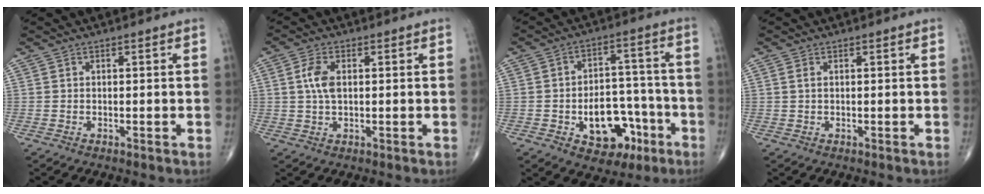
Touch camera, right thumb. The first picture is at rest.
{"total": 4.7, "force": [0.8, 2.4, 3.9], "torque": [-0.087, 0.003, 0.014]}
{"total": 13.0, "force": [-5.2, 8.6, 8.3], "torque": [-0.074, 0.050, -0.066]}
{"total": 1.2, "force": [0.4, 0.6, 0.9], "torque": [-0.025, 0.006, 0.011]}